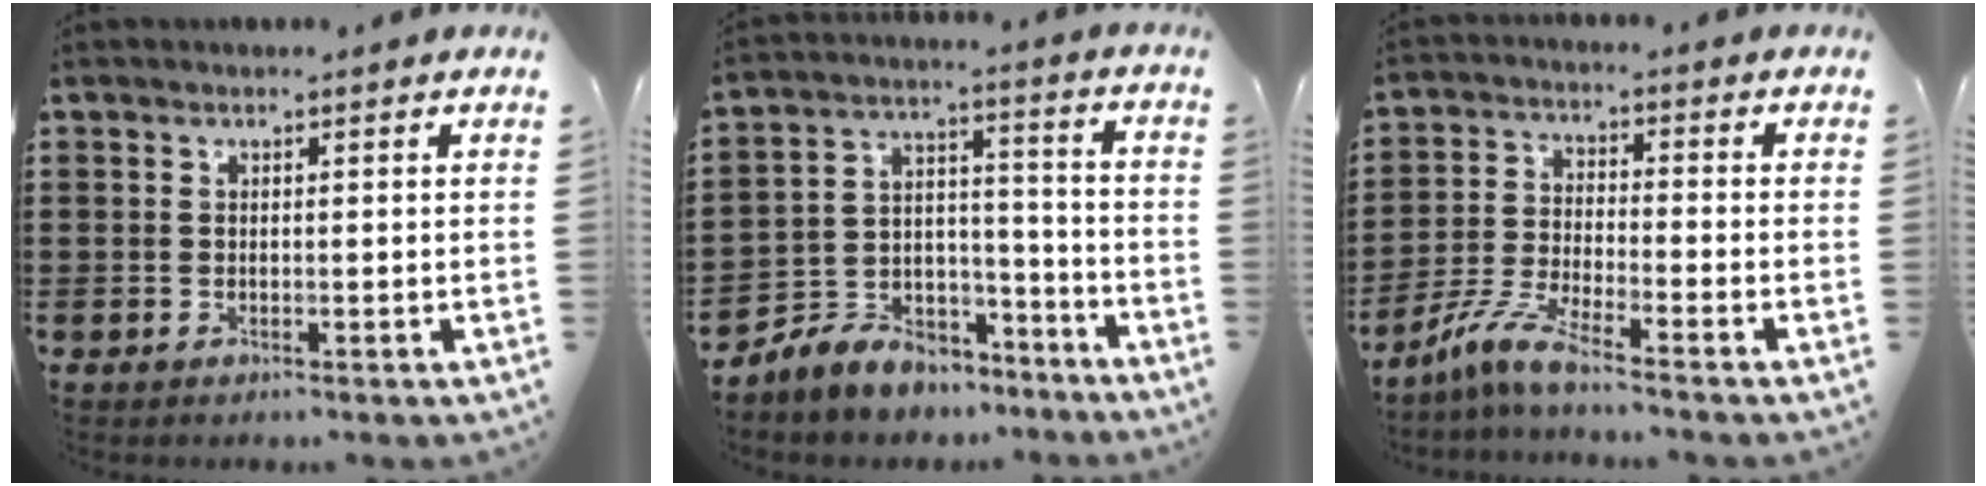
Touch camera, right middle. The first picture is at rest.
{"total": 6.5, "force": [-6.0, 2.3, -0.4], "torque": [-0.006, 0.007, -0.122]}
{"total": 6.3, "force": [-5.1, 0.5, 3.7], "torque": [-0.101, -0.015, -0.106]}